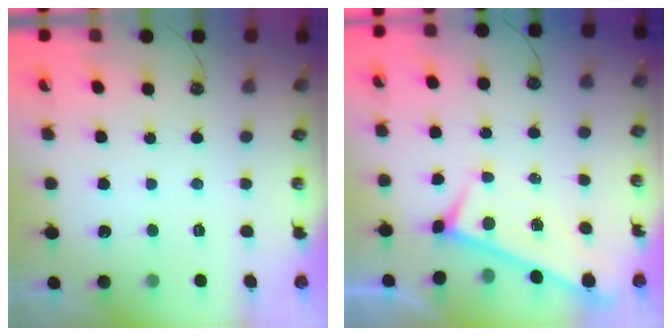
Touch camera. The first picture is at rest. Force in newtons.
{"total": 0.0}